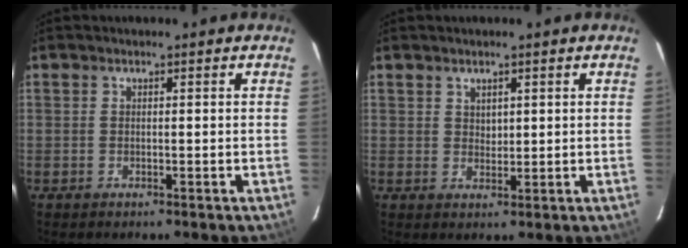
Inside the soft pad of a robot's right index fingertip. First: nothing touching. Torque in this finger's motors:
{"motor_torque": [-0.08, 0.01, -0.01, 0.00]}